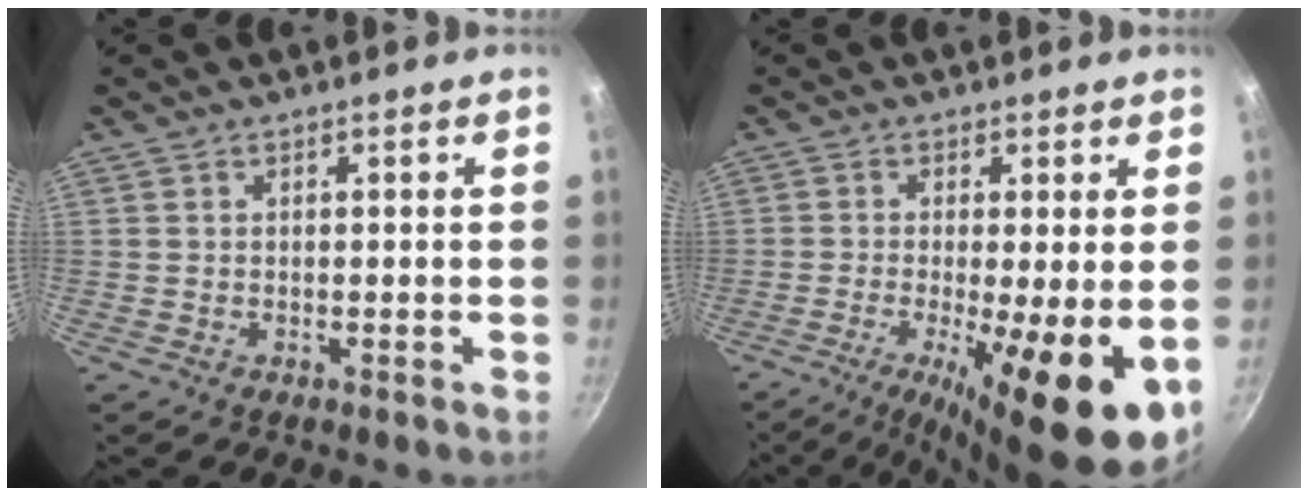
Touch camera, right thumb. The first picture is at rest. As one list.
[{"total": 15.4, "force": [-4.6, 3.4, 14.3], "torque": [-0.192, -0.022, -0.057]}]